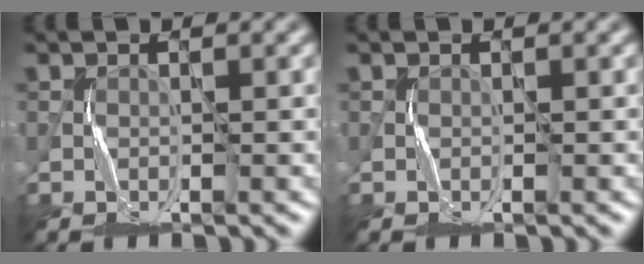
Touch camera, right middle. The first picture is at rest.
{"total": 0.0}